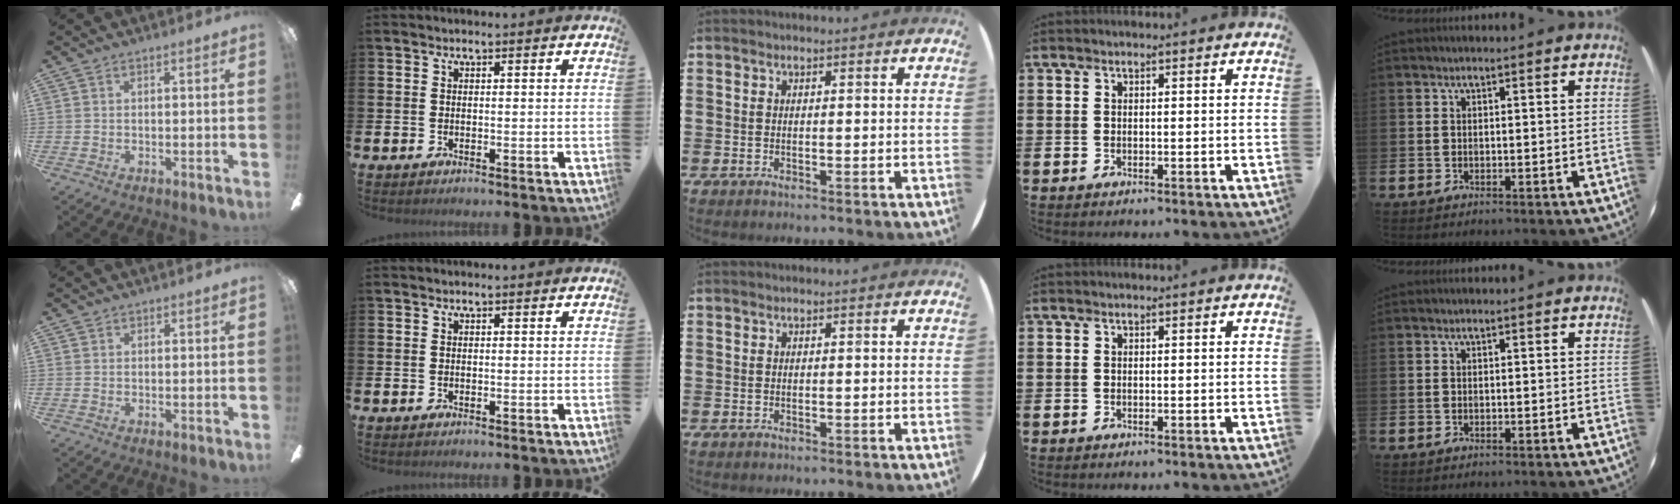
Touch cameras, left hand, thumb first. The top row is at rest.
{"thumb": {"total": 0.6, "force": [0.5, 0.4, -0.1], "torque": [0.003, 0.003, 0.008]}}